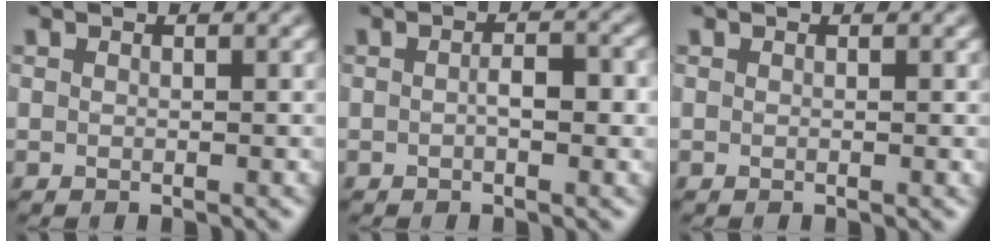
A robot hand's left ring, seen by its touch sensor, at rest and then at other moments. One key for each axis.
{"total": 2.6, "fx": -0.3, "fy": 1.0, "fz": 2.4, "tx": -0.040, "ty": 0.001, "tz": -0.006}
{"total": 0.0}